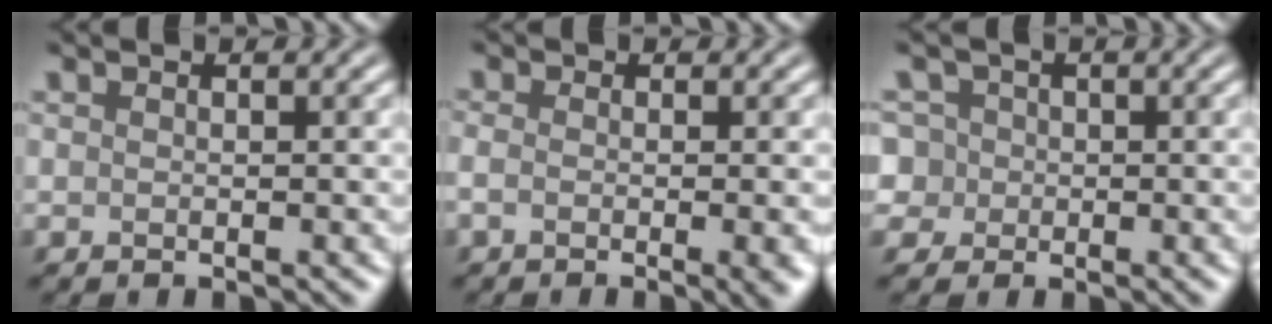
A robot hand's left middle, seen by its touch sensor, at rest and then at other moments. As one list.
[{"total": 3.9, "force": [-1.0, 1.6, 3.4], "torque": [-0.035, -0.012, -0.018]}, {"total": 4.3, "force": [0.8, 4.1, 1.0], "torque": [-0.014, 0.039, -0.005]}]